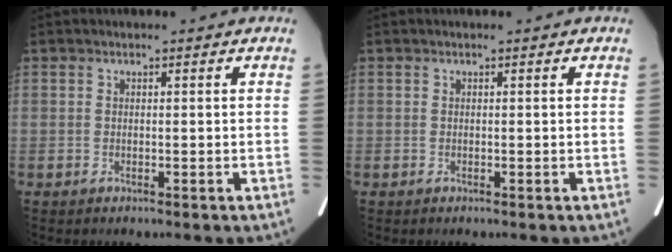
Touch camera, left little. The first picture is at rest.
{"total": 0.0}